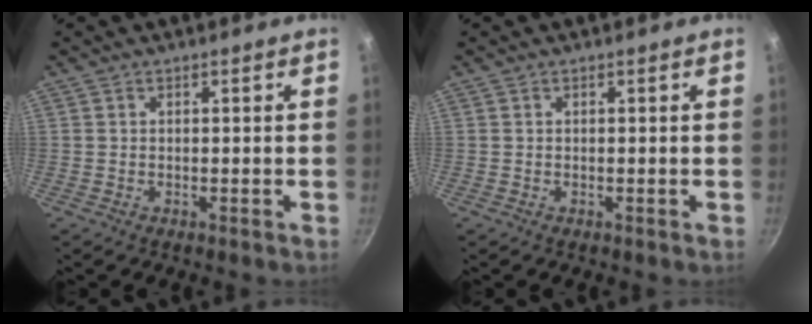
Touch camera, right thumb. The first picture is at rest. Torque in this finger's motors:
{"motor_torque": [-0.10, -0.18, 0.24, -0.11, -0.01]}